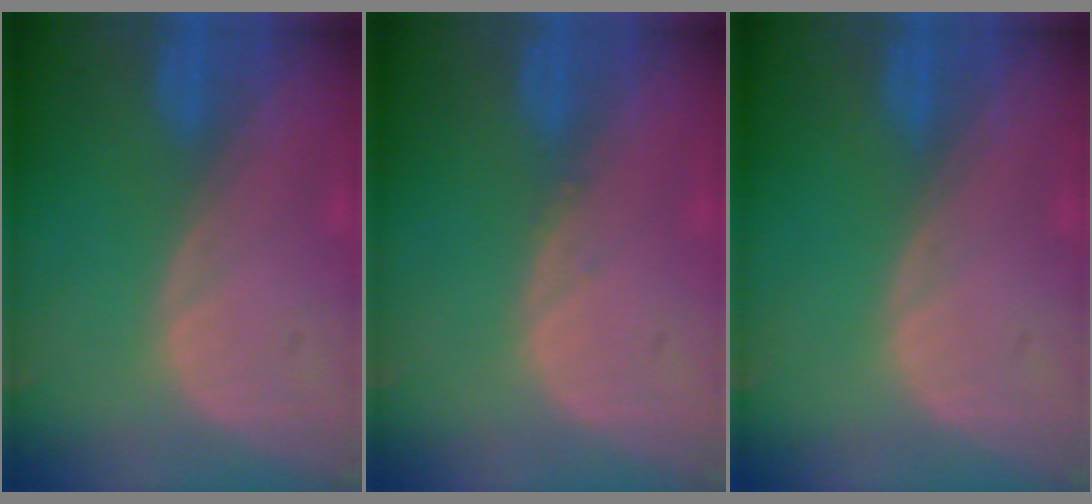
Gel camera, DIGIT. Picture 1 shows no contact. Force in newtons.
{"total": 0.5, "press": 0.5, "slide": 0.2}
{"total": 0.0}